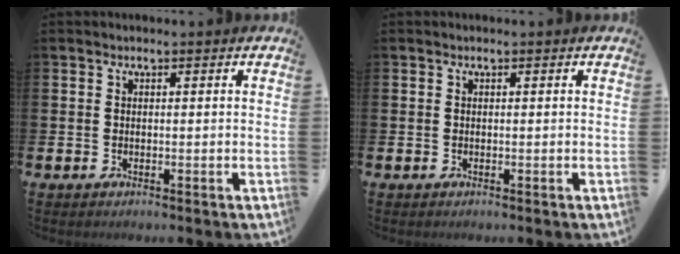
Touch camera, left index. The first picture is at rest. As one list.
[{"total": 0.0}]